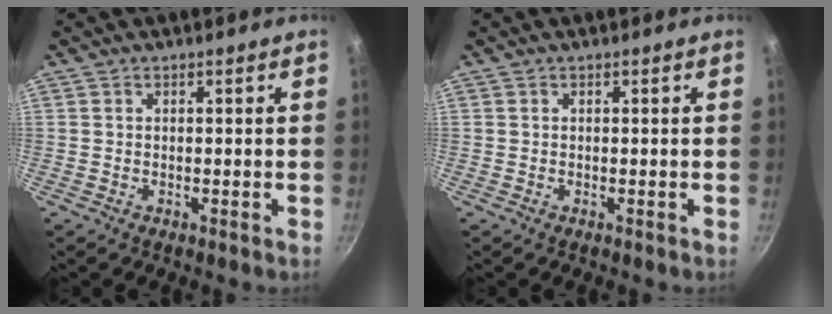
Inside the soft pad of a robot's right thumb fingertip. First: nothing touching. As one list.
[{"total": 0.0}]